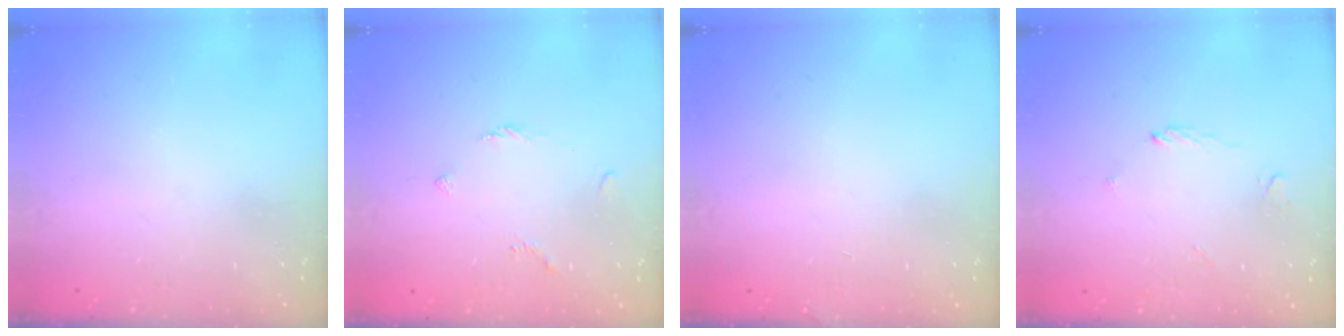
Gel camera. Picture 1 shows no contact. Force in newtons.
{"total": 2.1, "press": 2.0, "slide": 0.6}
{"total": 1.7, "press": 1.7, "slide": 0.1}
{"total": 2.0, "press": 2.0, "slide": 0.2}